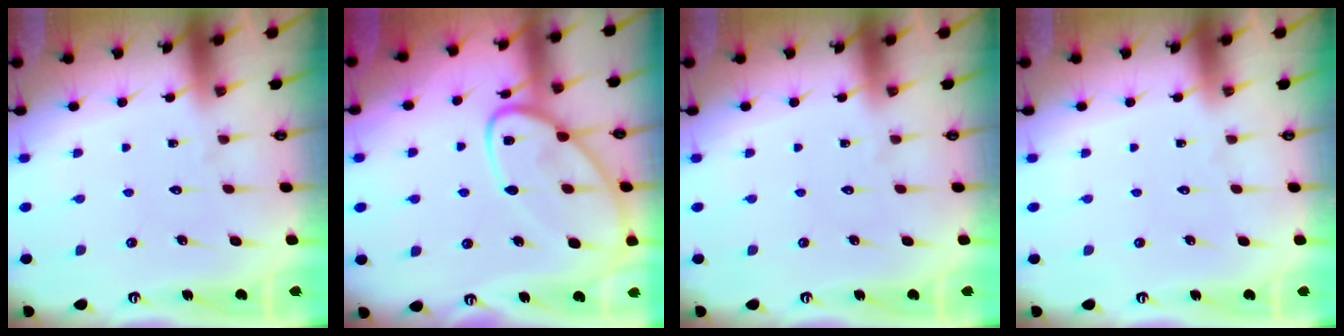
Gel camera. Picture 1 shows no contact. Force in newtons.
{"total": 14.9, "press": 14.9, "slide": 1.3}
{"total": 0.0}
{"total": 0.0}